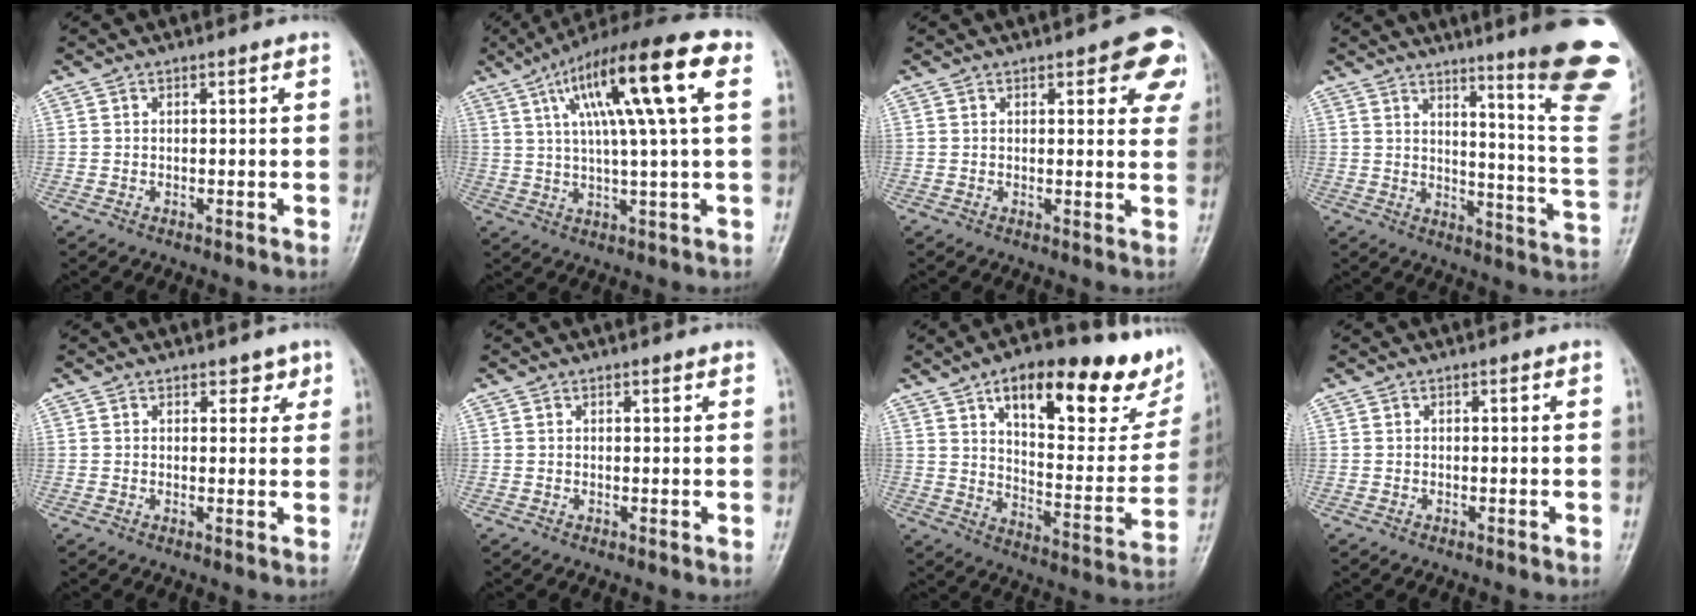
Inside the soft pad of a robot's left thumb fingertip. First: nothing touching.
{"total": 18.0, "force": [5.7, 2.7, 16.8], "torque": [-0.282, 0.020, 0.085]}
{"total": 9.3, "force": [4.3, 3.6, 7.4], "torque": [-0.044, -0.010, 0.041]}
{"total": 22.4, "force": [13.4, 2.2, 17.8], "torque": [-0.194, -0.089, 0.170]}
{"total": 2.4, "force": [1.6, 1.4, 1.0], "torque": [0.009, -0.007, 0.017]}
{"total": 0.6, "force": [0.6, 0.2, 0.2], "torque": [-0.004, -0.002, 0.007]}
{"total": 26.3, "force": [15.1, 9.8, 19.1], "torque": [-0.219, -0.041, 0.222]}
{"total": 0.0}